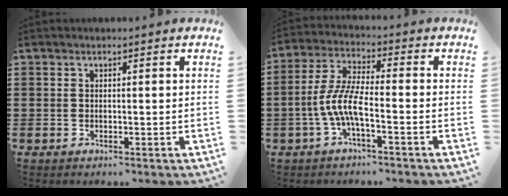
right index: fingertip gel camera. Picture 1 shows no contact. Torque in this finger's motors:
{"motor_torque": [0.95, -0.54, 0.80, 0.21]}